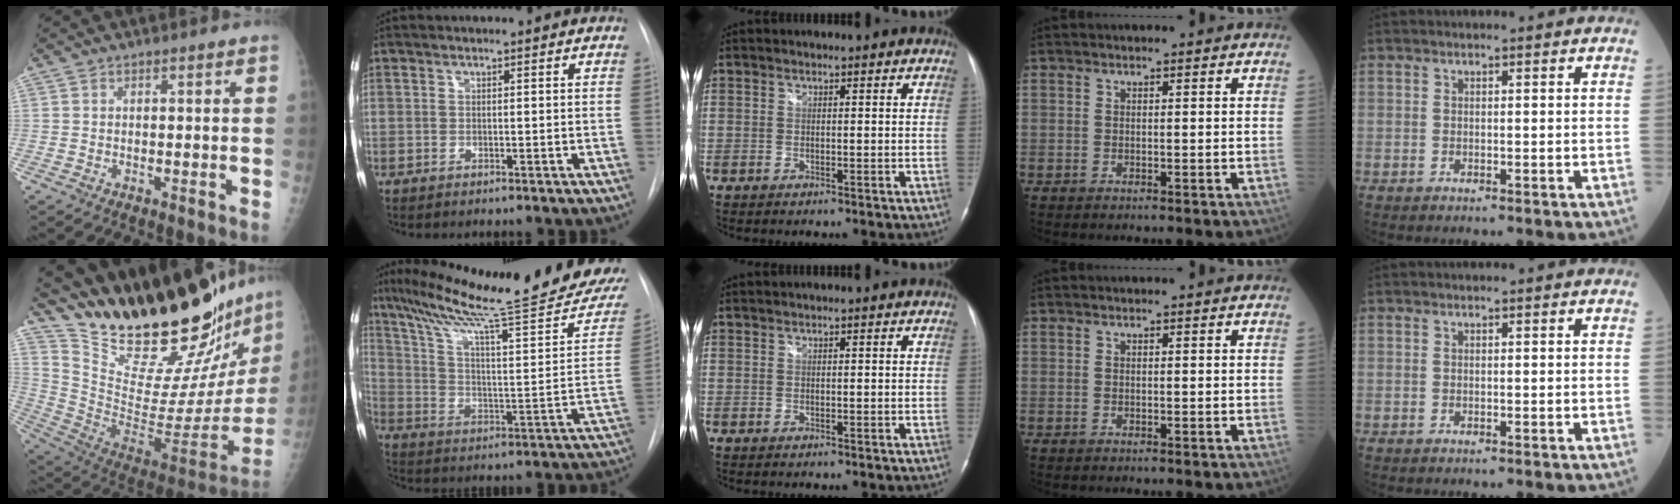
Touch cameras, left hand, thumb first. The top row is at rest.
{"thumb": {"total": 37.1, "force": [31.2, 8.5, 18.2], "torque": [-0.276, -0.196, 0.455]}, "index": {"total": 29.8, "force": [23.9, 2.9, 17.6], "torque": [-0.276, -0.040, 0.328]}}